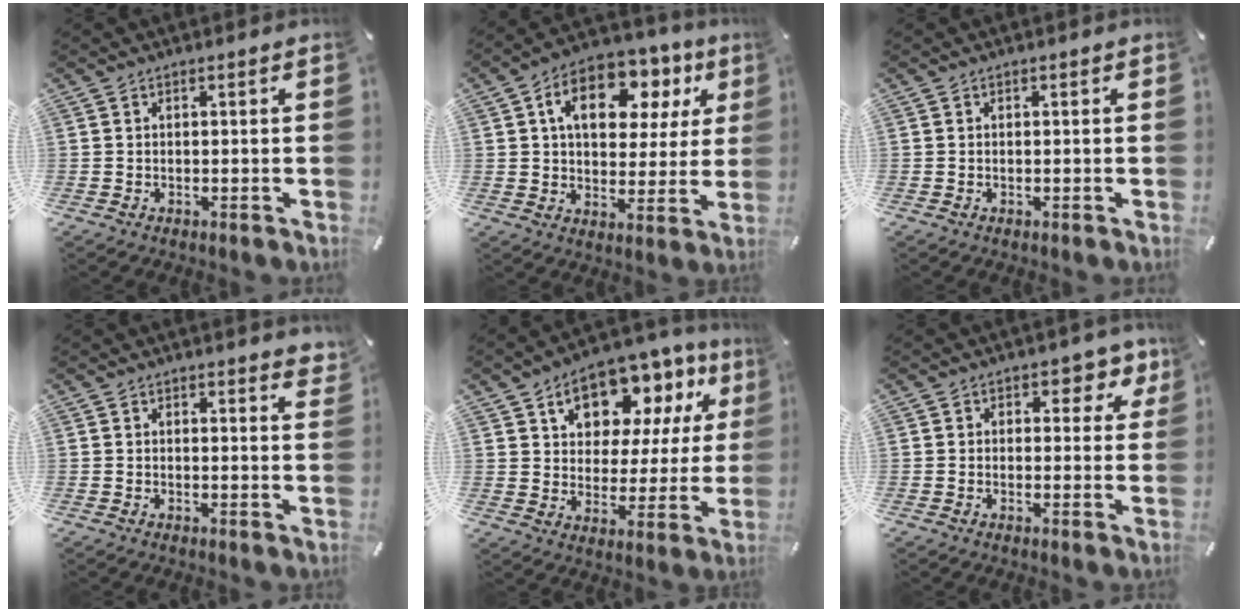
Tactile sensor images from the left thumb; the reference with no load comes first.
{"total": 15.2, "force": [6.5, 9.9, 9.5], "torque": [-0.148, -0.016, 0.112]}
{"total": 0.0}
{"total": 1.7, "force": [1.5, 0.6, 0.6], "torque": [0.002, -0.007, 0.024]}
{"total": 14.0, "force": [8.8, 8.7, 6.4], "torque": [-0.102, -0.057, 0.154]}
{"total": 4.8, "force": [2.1, 3.4, 2.7], "torque": [-0.017, -0.013, 0.029]}